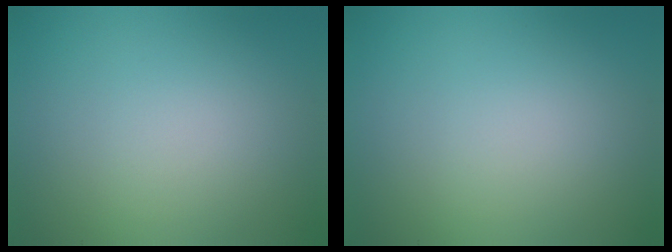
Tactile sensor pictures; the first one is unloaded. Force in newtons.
{"total": 0.0}